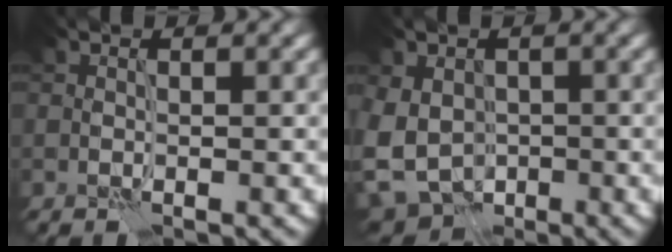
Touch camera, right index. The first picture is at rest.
{"total": 6.7, "force": [-1.8, 5.5, 3.5], "torque": [-0.069, -0.011, -0.032]}